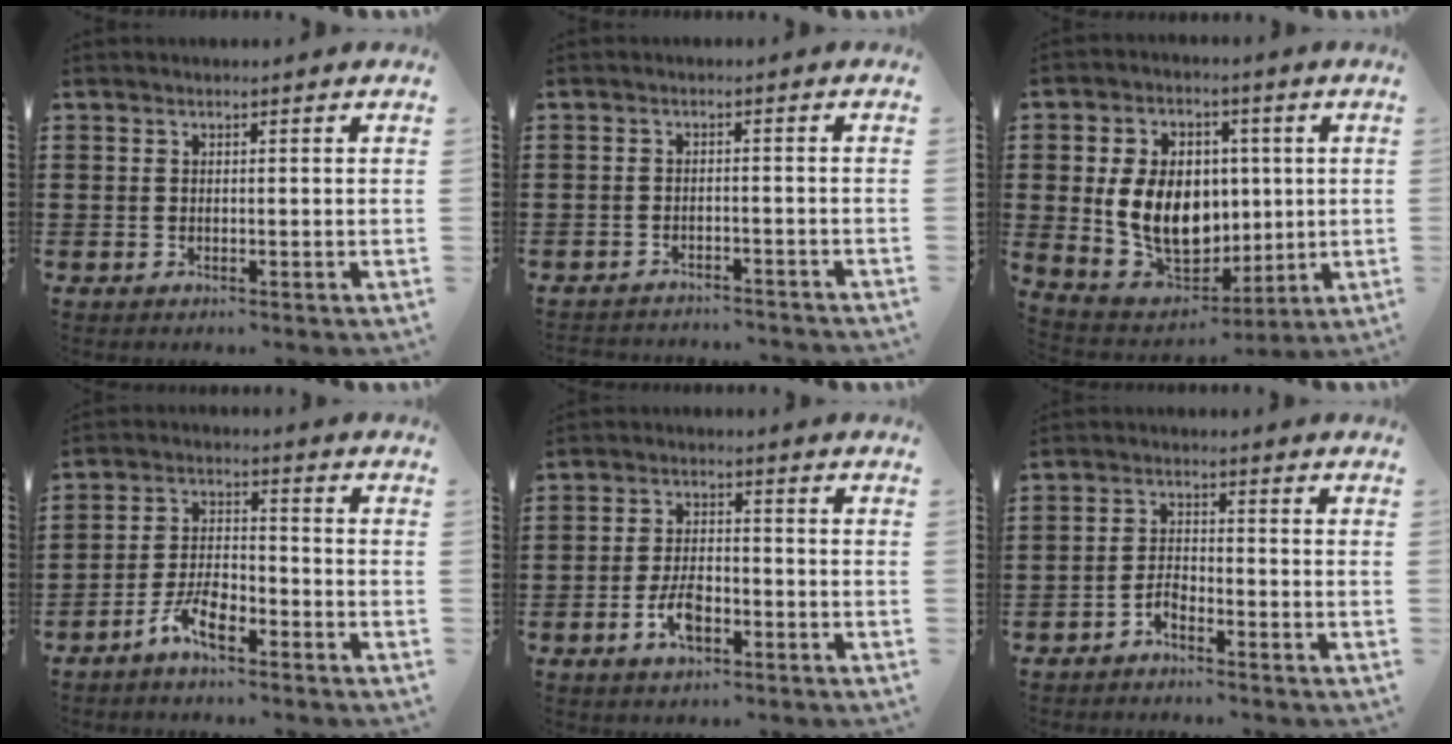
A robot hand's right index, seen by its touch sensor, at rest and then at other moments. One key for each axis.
{"total": 2.2, "fx": -2.2, "fy": 0.1, "fz": 0.0, "tx": -0.007, "ty": 0.000, "tz": -0.046}
{"total": 12.8, "fx": 1.0, "fy": 9.4, "fz": 8.7, "tx": -0.188, "ty": 0.009, "tz": 0.019}
{"total": 6.0, "fx": -4.1, "fy": 1.9, "fz": 3.9, "tx": -0.092, "ty": 0.002, "tz": -0.081}
{"total": 5.3, "fx": -2.2, "fy": 2.4, "fz": 4.2, "tx": -0.098, "ty": -0.002, "tz": -0.046}
{"total": 2.4, "fx": -2.2, "fy": 0.4, "fz": 0.9, "tx": -0.022, "ty": 0.005, "tz": -0.045}